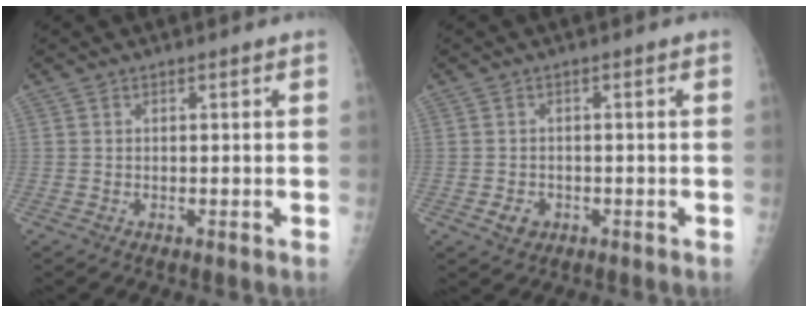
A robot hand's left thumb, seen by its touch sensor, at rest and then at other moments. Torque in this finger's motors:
{"motor_torque": [-0.38, 0.57, 0.38, 0.37, 0.00]}